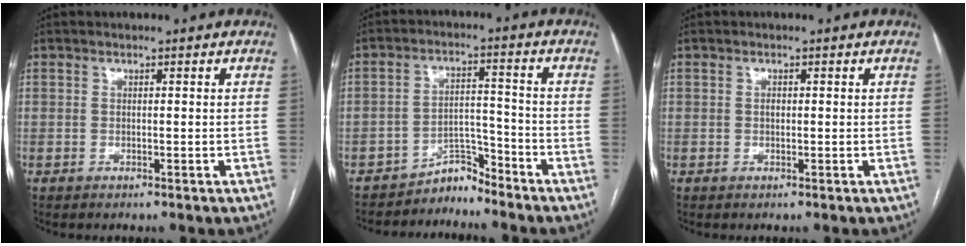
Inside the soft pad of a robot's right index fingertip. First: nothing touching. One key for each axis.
{"total": 4.2, "fx": -4.1, "fy": 0.8, "fz": -0.5, "tx": 0.016, "ty": 0.015, "tz": -0.067}
{"total": 0.7, "fx": 0.0, "fy": 0.5, "fz": 0.5, "tx": -0.008, "ty": 0.002, "tz": -0.002}